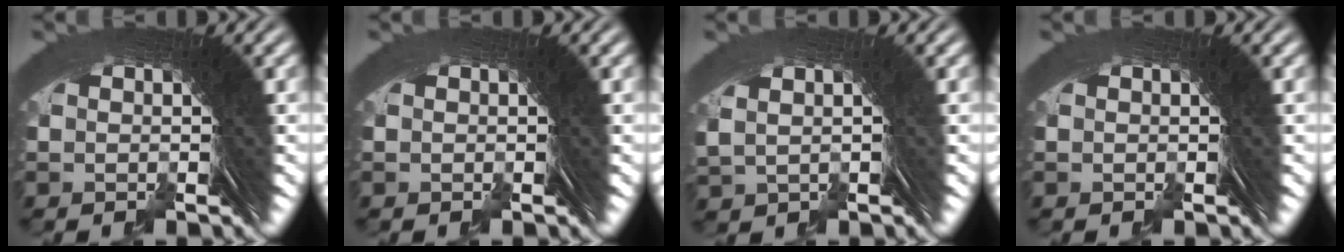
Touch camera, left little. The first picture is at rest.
{"total": 0.0}
{"total": 1.0, "force": [0.2, 0.7, 0.6], "torque": [-0.018, -0.004, 0.015]}
{"total": 0.0}